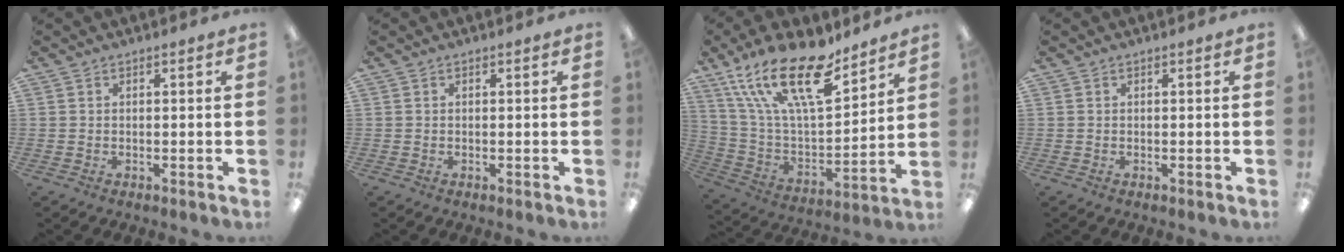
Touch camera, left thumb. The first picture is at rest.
{"total": 0.0}
{"total": 23.2, "force": [15.3, 8.4, 15.4], "torque": [-0.291, -0.091, 0.263]}
{"total": 0.0}